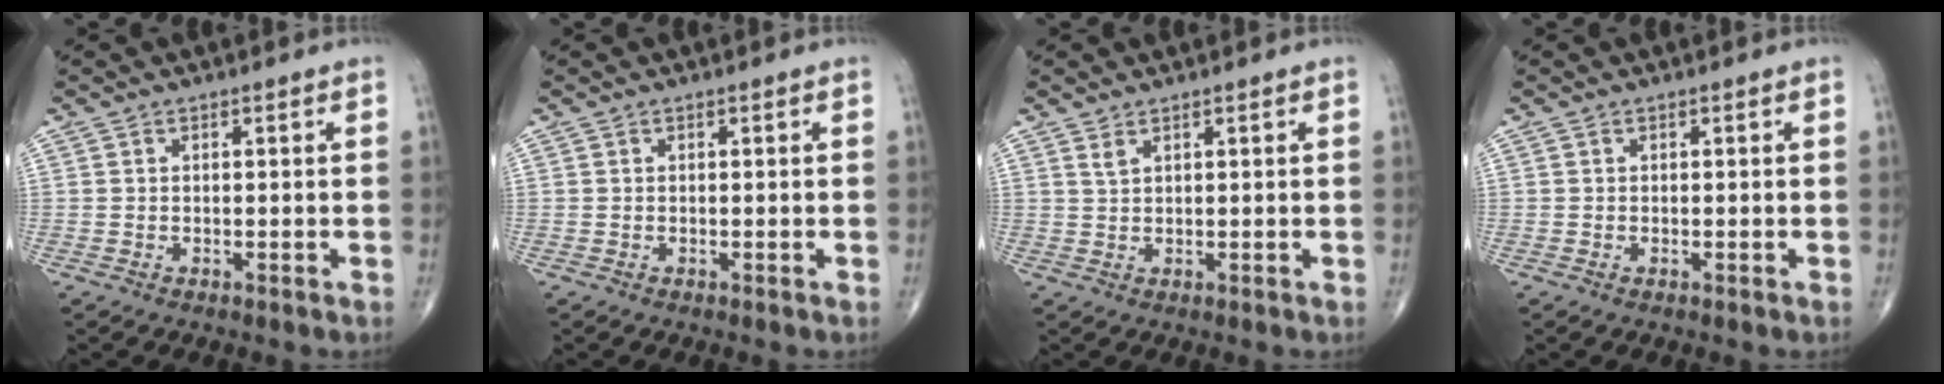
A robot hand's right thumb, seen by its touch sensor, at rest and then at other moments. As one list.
[{"total": 0.0}, {"total": 1.4, "force": [1.0, 0.4, 0.8], "torque": [-0.016, -0.002, 0.024]}, {"total": 0.0}]